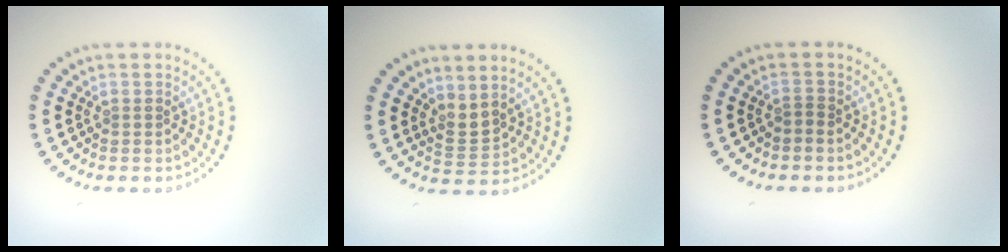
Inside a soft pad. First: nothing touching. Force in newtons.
{"total": 1.8, "press": 1.2, "slide": 1.3}
{"total": 0.6, "press": 0.3, "slide": 0.5}